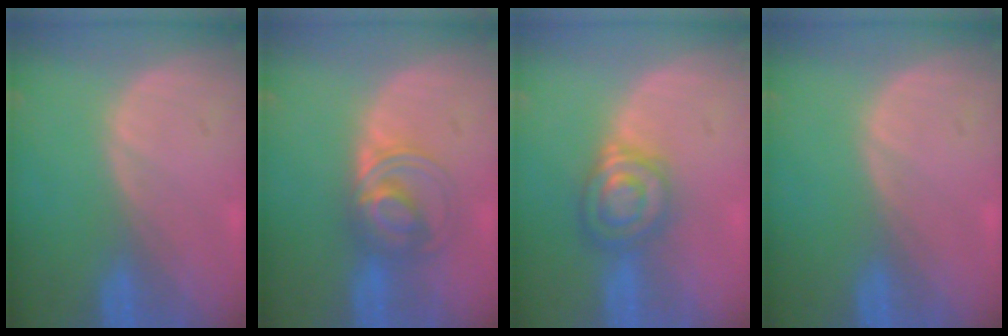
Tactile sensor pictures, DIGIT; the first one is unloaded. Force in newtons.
{"total": 5.5, "press": 5.5, "slide": 0.6}
{"total": 6.0, "press": 5.7, "slide": 1.7}
{"total": 0.0}